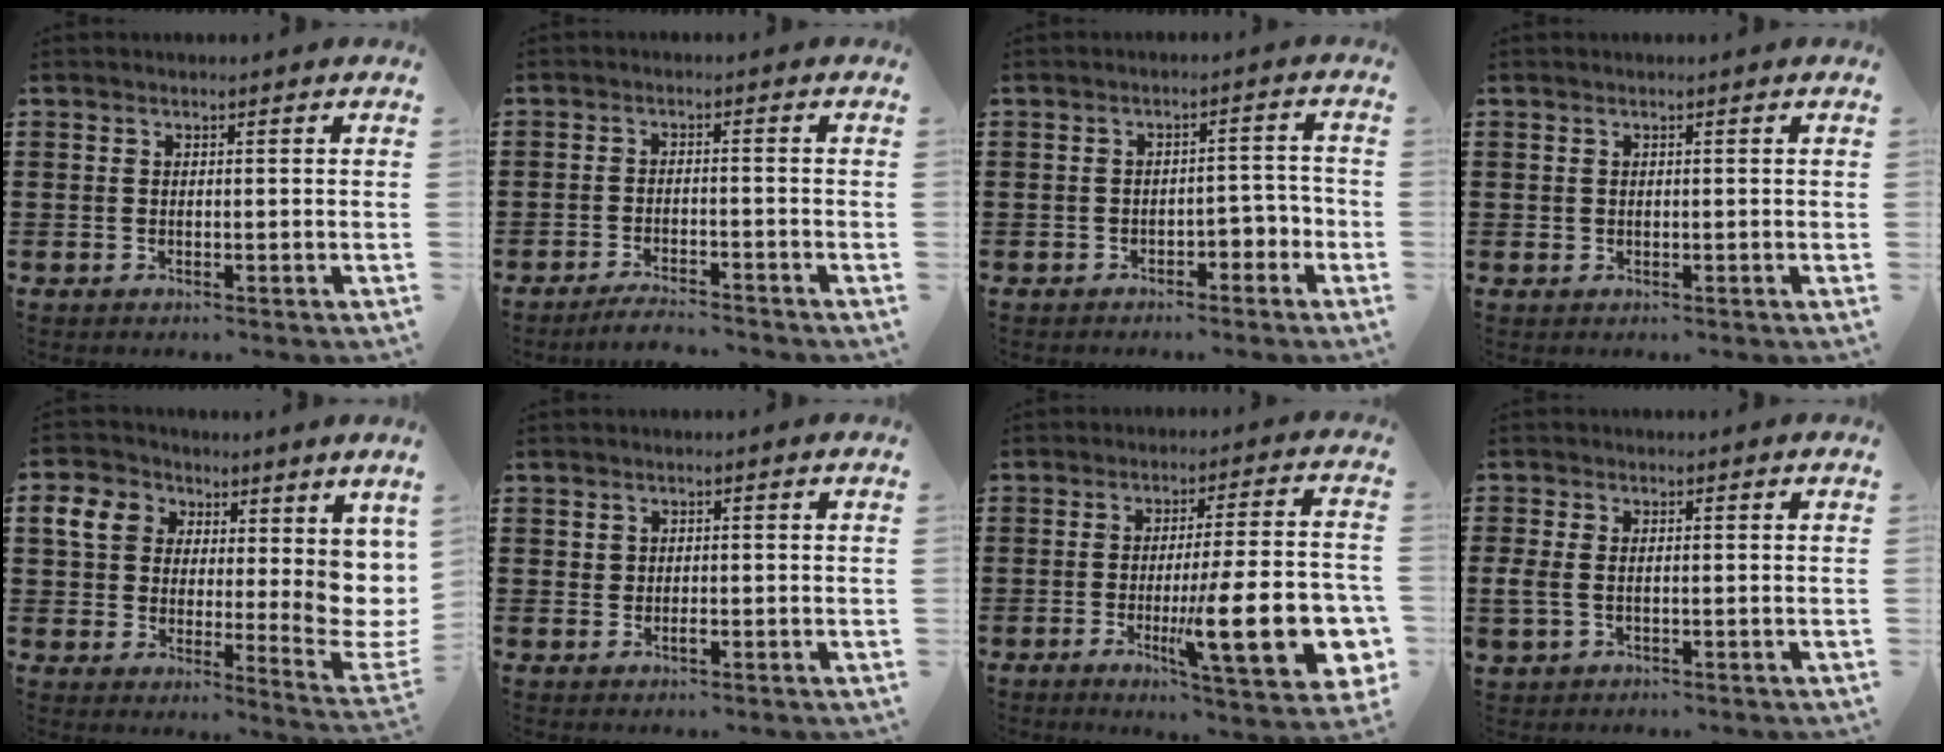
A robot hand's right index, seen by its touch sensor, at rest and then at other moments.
{"total": 2.8, "force": [-2.8, -0.1, 0.7], "torque": [-0.014, 0.001, -0.056]}
{"total": 3.3, "force": [-2.2, 1.7, 1.9], "torque": [-0.034, 0.008, -0.043]}
{"total": 0.5, "force": [0.2, 0.5, 0.1], "torque": [-0.002, 0.003, 0.003]}
{"total": 8.6, "force": [4.4, 6.1, 4.2], "torque": [-0.097, -0.017, 0.086]}
{"total": 0.9, "force": [0.0, 0.7, 0.5], "torque": [-0.013, 0.004, 0.000]}
{"total": 17.9, "force": [-4.3, 4.2, 16.9], "torque": [-0.253, -0.011, -0.055]}
{"total": 2.5, "force": [-0.2, 1.7, 1.8], "torque": [-0.061, -0.003, -0.011]}